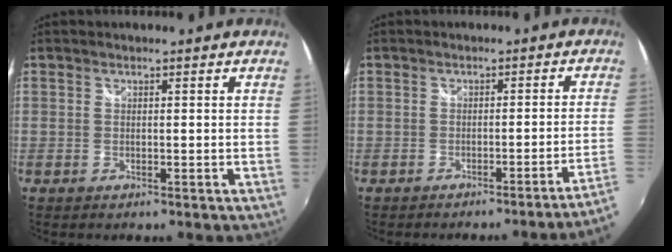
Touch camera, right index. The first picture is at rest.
{"total": 3.8, "force": [-2.3, -1.5, 2.6], "torque": [-0.045, -0.010, -0.025]}